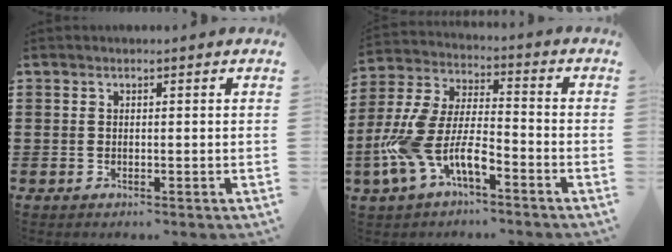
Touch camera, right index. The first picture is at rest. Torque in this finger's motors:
{"motor_torque": [1.20, -0.94, 0.79, 0.21]}